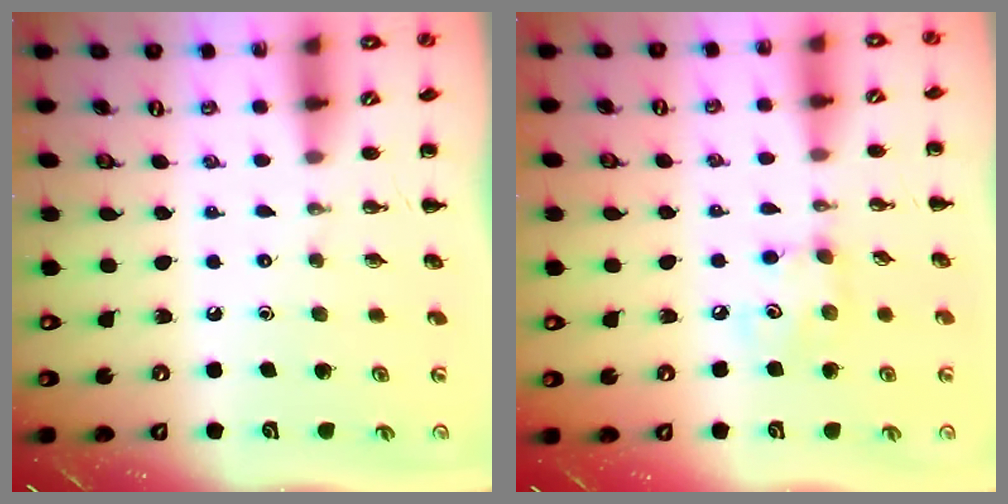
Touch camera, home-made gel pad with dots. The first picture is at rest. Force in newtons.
{"total": 5.1, "press": 5.0, "slide": 0.7}